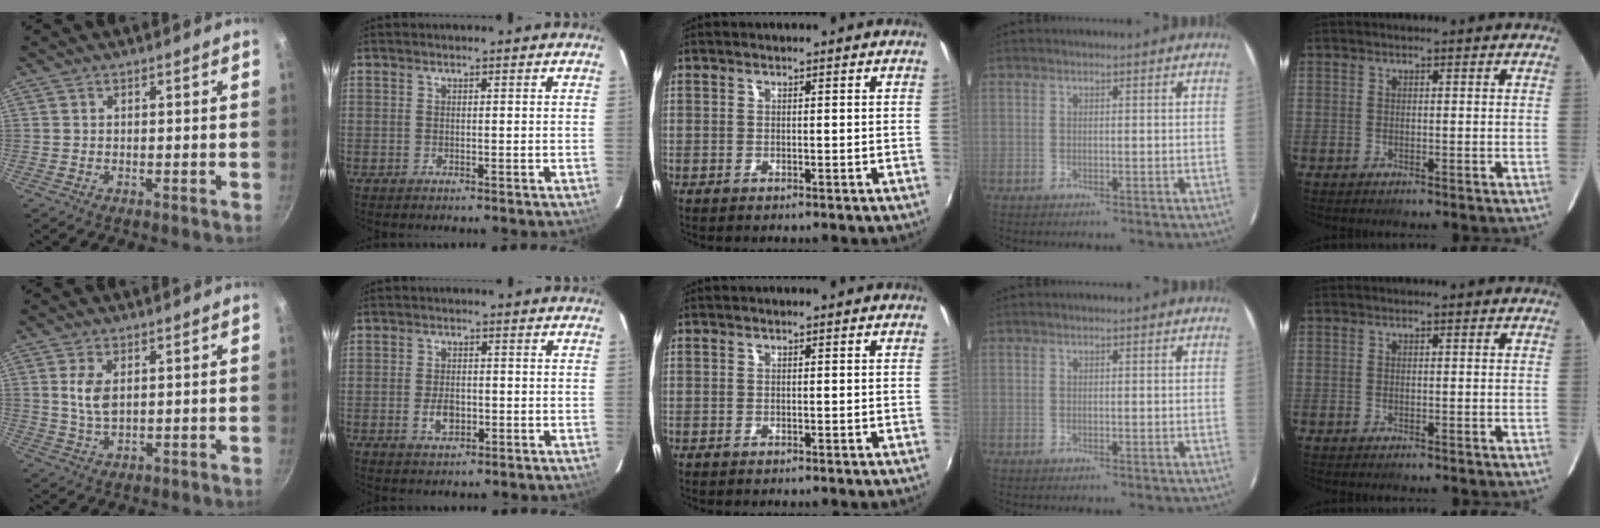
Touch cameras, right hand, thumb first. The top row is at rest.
{"thumb": {"total": 5.1, "force": [1.1, 2.8, 4.2], "torque": [-0.082, -0.007, 0.025]}, "index": {"total": 4.3, "force": [-1.2, 2.6, 3.2], "torque": [-0.062, -0.001, -0.018]}}